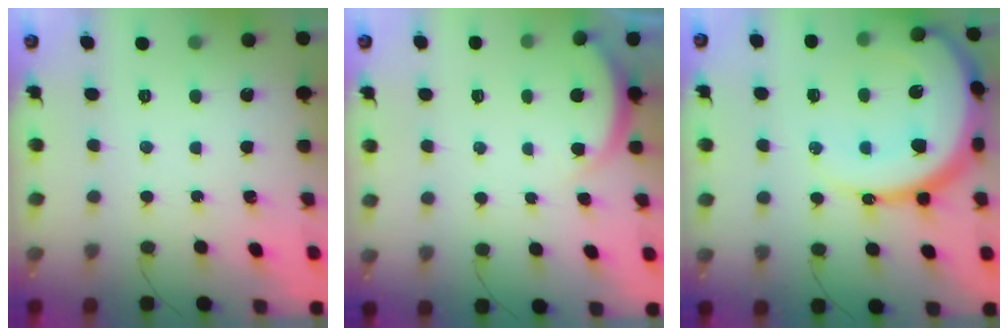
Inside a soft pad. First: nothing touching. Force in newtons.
{"total": 3.0, "press": 2.9, "slide": 0.6}
{"total": 24.6, "press": 24.5, "slide": 2.3}